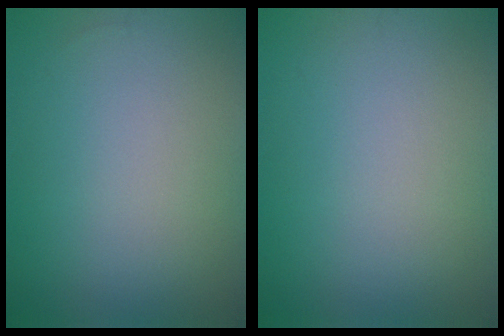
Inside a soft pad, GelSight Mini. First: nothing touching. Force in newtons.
{"total": 0.0}